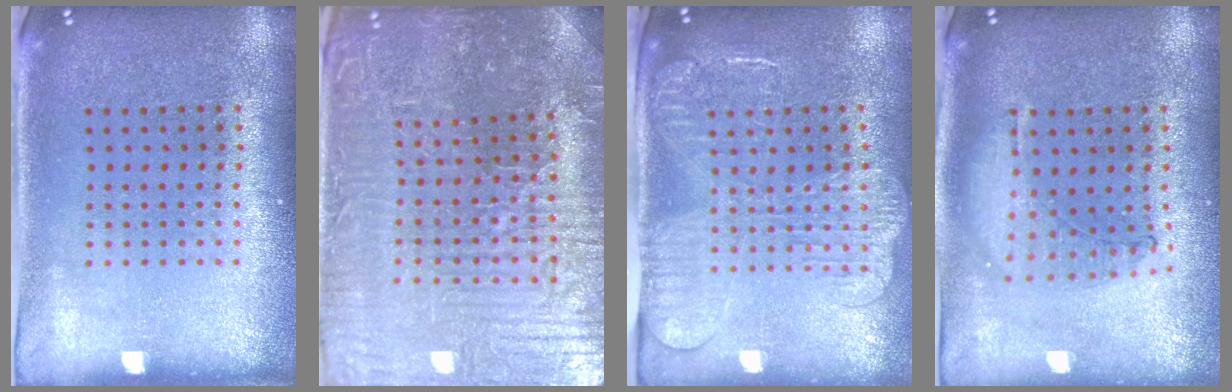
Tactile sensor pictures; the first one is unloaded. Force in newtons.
{"total": 4.6, "press": 4.5, "slide": 0.8}
{"total": 2.4, "press": 2.0, "slide": 1.4}
{"total": 1.0, "press": 1.0, "slide": 0.2}